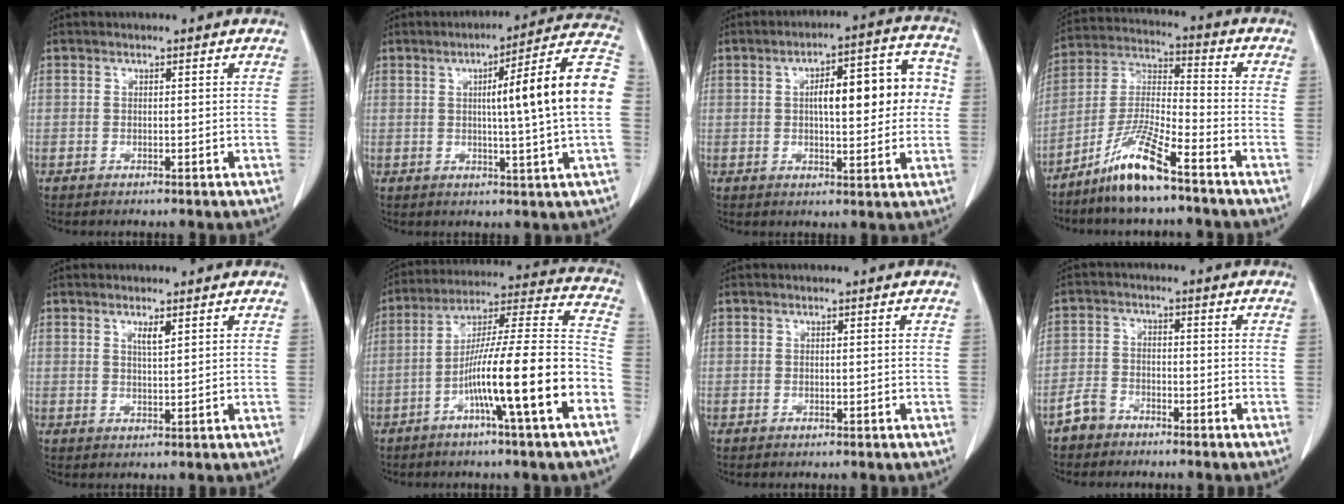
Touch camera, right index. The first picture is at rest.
{"total": 15.3, "force": [0.8, -1.2, 15.2], "torque": [-0.214, 0.017, 0.006]}
{"total": 12.3, "force": [1.3, 3.7, 11.6], "torque": [-0.157, 0.040, 0.022]}
{"total": 10.9, "force": [-7.7, 0.7, 7.6], "torque": [-0.163, -0.015, -0.153]}
{"total": 1.9, "force": [1.1, 0.2, 1.5], "torque": [-0.031, -0.003, 0.022]}
{"total": 17.7, "force": [-7.0, 0.0, 16.2], "torque": [-0.263, 0.009, -0.120]}
{"total": 0.0}
{"total": 3.8, "force": [-3.0, 2.2, 0.6], "torque": [-0.017, 0.007, -0.059]}